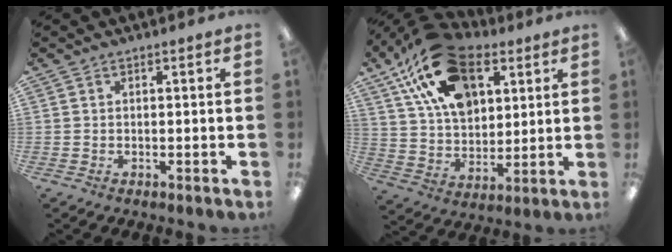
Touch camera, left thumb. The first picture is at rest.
{"total": 21.0, "force": [11.3, 13.0, 12.0], "torque": [-0.209, -0.034, 0.207]}